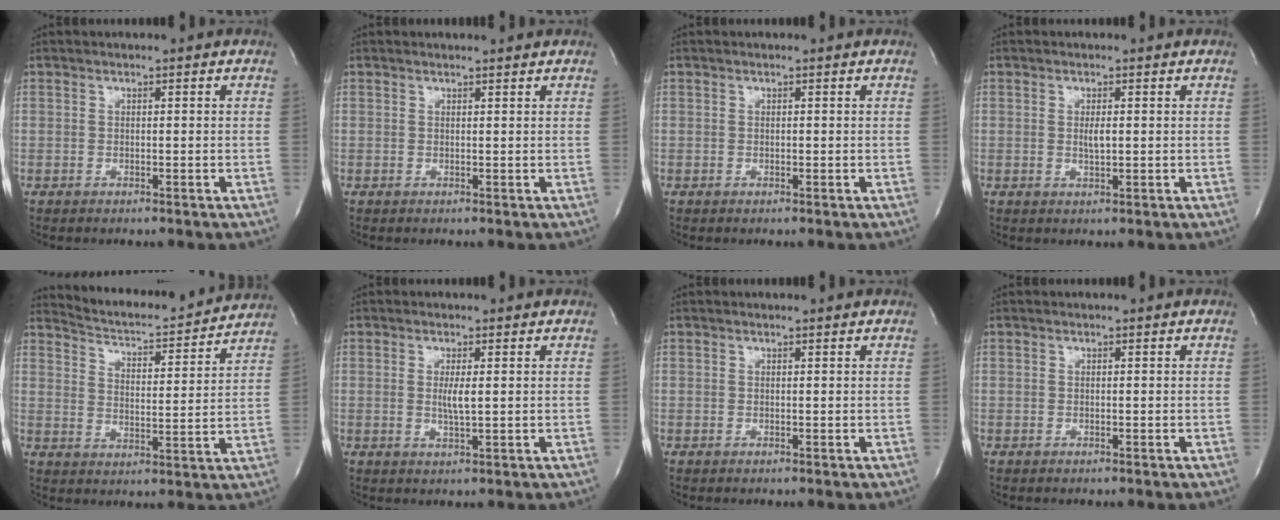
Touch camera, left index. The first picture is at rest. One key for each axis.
{"total": 1.4, "fx": 1.4, "fy": -0.2, "fz": 0.0, "tx": -0.009, "ty": -0.001, "tz": 0.018}
{"total": 0.0}
{"total": 1.7, "fx": 0.2, "fy": 0.4, "fz": 1.6, "tx": -0.033, "ty": -0.002, "tz": 0.005}
{"total": 14.1, "fx": 13.7, "fy": 1.4, "fz": 3.0, "tx": -0.049, "ty": -0.013, "tz": 0.188}
{"total": 2.5, "fx": 0.3, "fy": 0.2, "fz": 2.4, "tx": -0.052, "ty": -0.004, "tz": 0.007}
{"total": 0.8, "fx": 0.8, "fy": -0.1, "fz": 0.0, "tx": -0.006, "ty": -0.002, "tz": 0.008}
{"total": 0.0}